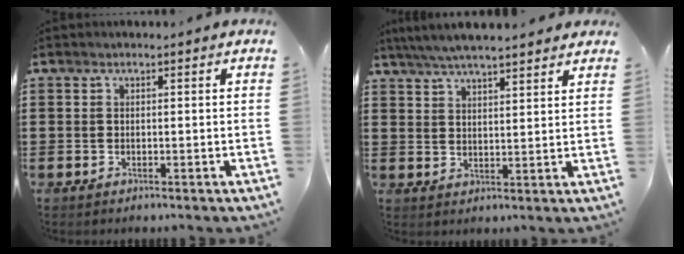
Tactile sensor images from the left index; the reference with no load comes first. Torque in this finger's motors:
{"motor_torque": [1.55, -0.59, 1.05, 0.21]}